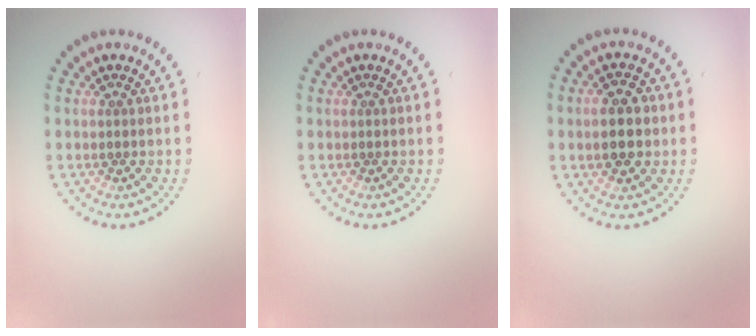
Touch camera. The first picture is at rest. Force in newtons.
{"total": 0.0}
{"total": 4.4, "press": 4.4, "slide": 0.2}